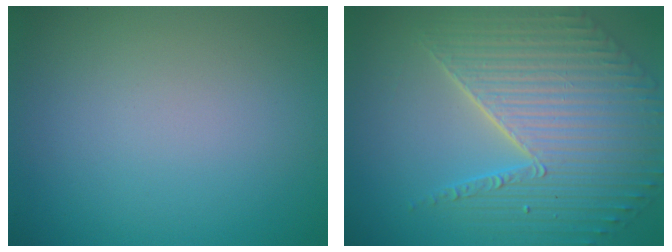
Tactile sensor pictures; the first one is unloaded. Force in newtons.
{"total": 7.1, "press": 5.6, "slide": 4.4}